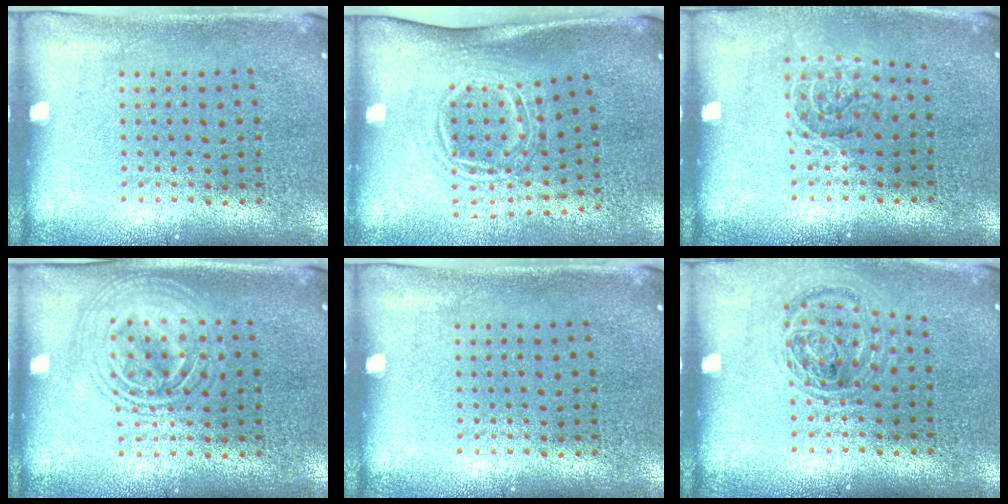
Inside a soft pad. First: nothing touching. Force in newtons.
{"total": 1.7, "press": 1.2, "slide": 1.2}
{"total": 1.4, "press": 1.1, "slide": 0.8}
{"total": 2.9, "press": 2.9, "slide": 0.4}
{"total": 0.0}
{"total": 0.9, "press": 0.9, "slide": 0.3}